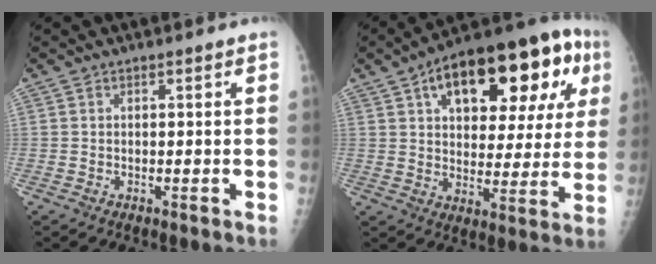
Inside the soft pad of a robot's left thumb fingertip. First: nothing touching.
{"total": 24.7, "force": [9.8, 11.9, 19.3], "torque": [-0.239, 0.021, 0.138]}